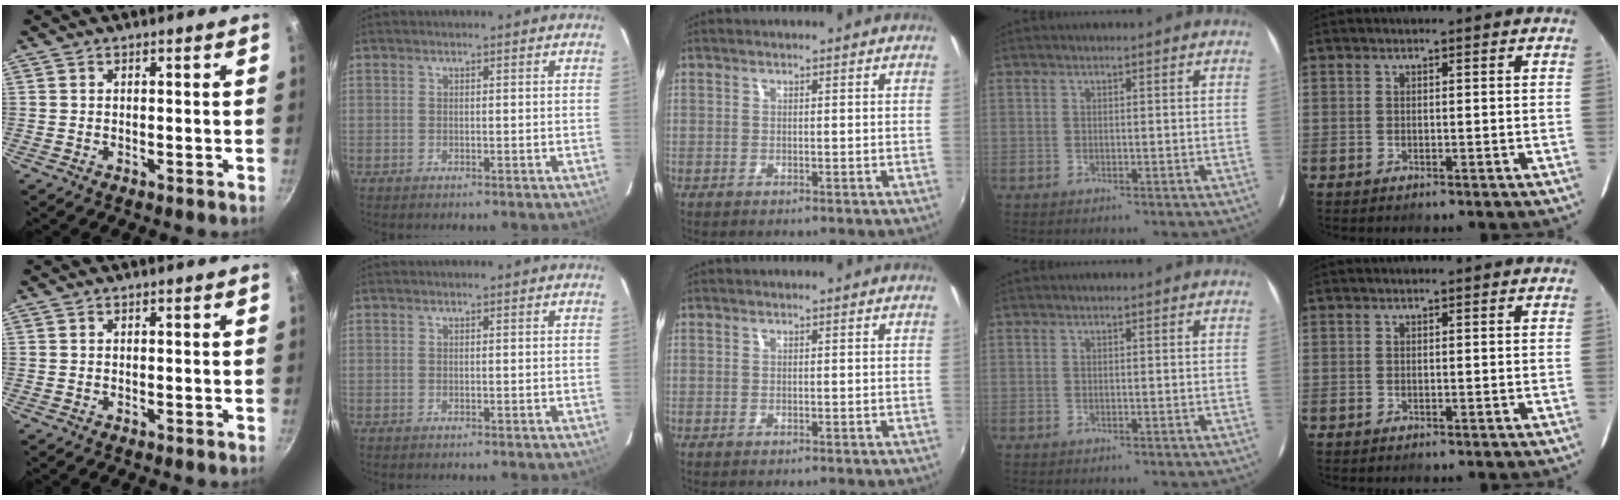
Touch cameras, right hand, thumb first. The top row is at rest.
{}